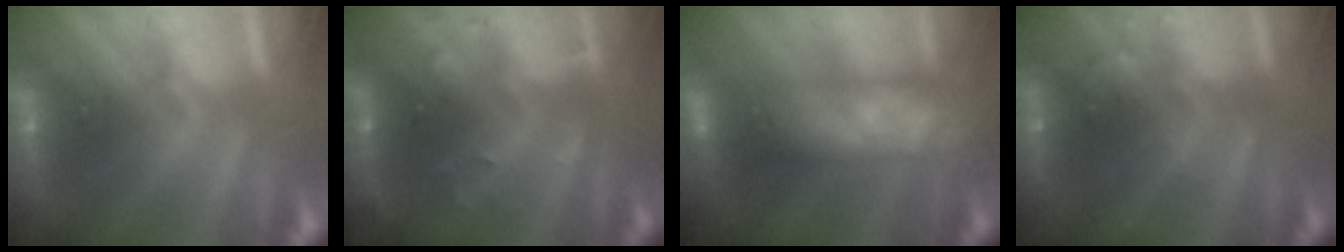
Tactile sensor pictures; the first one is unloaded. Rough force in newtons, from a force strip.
{"total": 2.9}
{"total": 7.4}
{"total": 3.0}